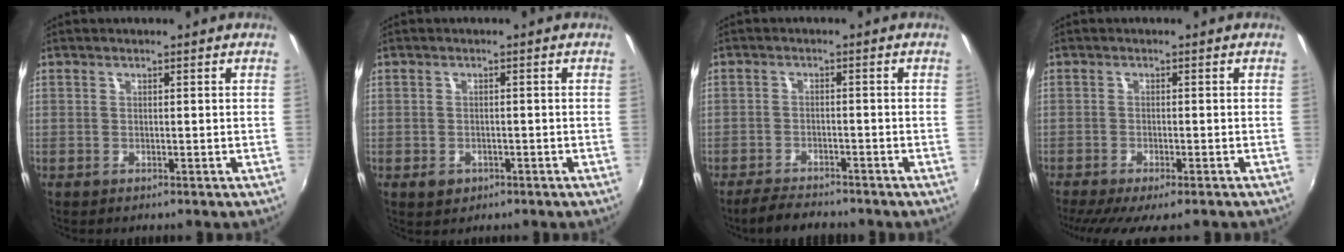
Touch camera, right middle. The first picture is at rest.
{"total": 2.6, "force": [-1.3, 2.0, 1.1], "torque": [-0.022, -0.004, -0.016]}
{"total": 5.5, "force": [-4.9, 1.6, 1.8], "torque": [-0.056, -0.004, -0.081]}
{"total": 9.1, "force": [-7.0, 1.9, 5.5], "torque": [-0.119, -0.041, -0.112]}